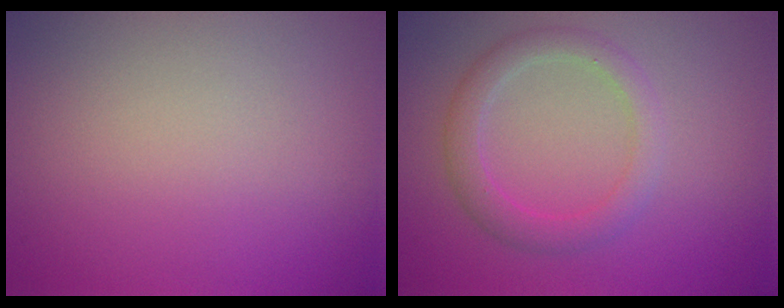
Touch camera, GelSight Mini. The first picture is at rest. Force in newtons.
{"total": 2.7, "press": 2.7, "slide": 0.0}